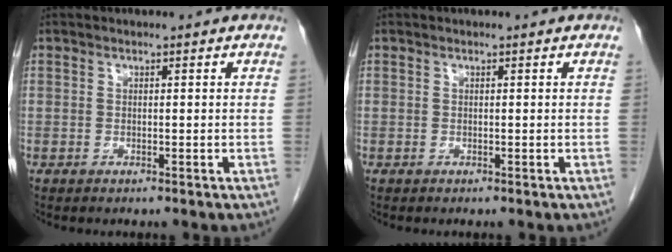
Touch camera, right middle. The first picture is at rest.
{"total": 0.0}